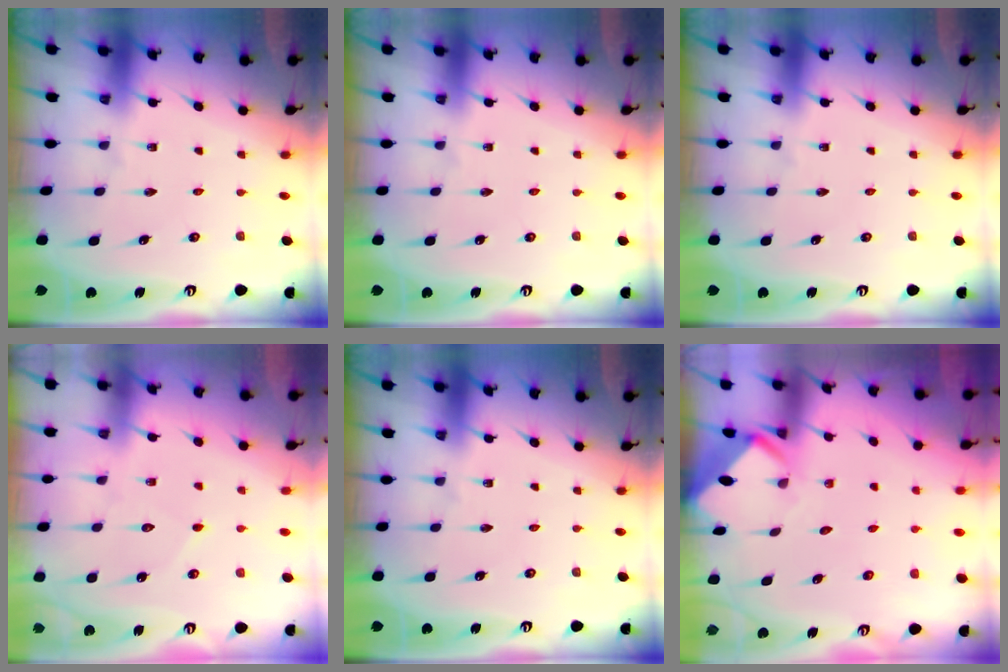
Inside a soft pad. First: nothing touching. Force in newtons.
{"total": 0.0}
{"total": 0.0}
{"total": 4.3, "press": 4.3, "slide": 0.3}
{"total": 0.0}
{"total": 3.5, "press": 3.5, "slide": 0.3}